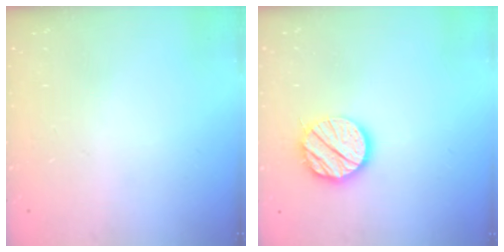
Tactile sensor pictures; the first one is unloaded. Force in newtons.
{"total": 13.3, "press": 13.2, "slide": 1.4}